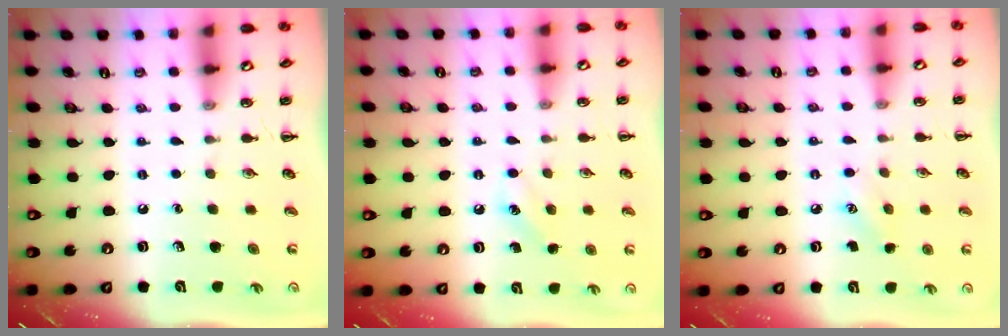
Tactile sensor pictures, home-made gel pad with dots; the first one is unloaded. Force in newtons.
{"total": 6.1, "press": 5.9, "slide": 1.5}
{"total": 4.8, "press": 4.6, "slide": 1.3}